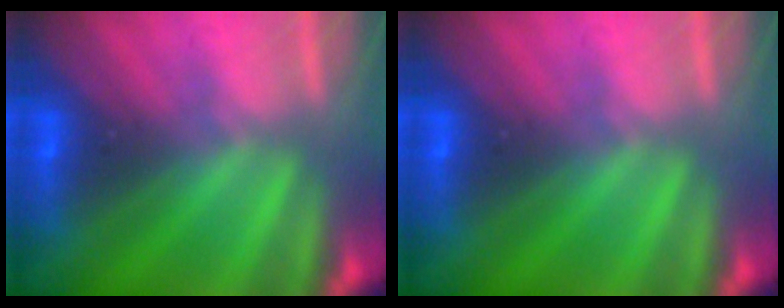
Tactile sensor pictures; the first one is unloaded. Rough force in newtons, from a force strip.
{"total": 0.0}